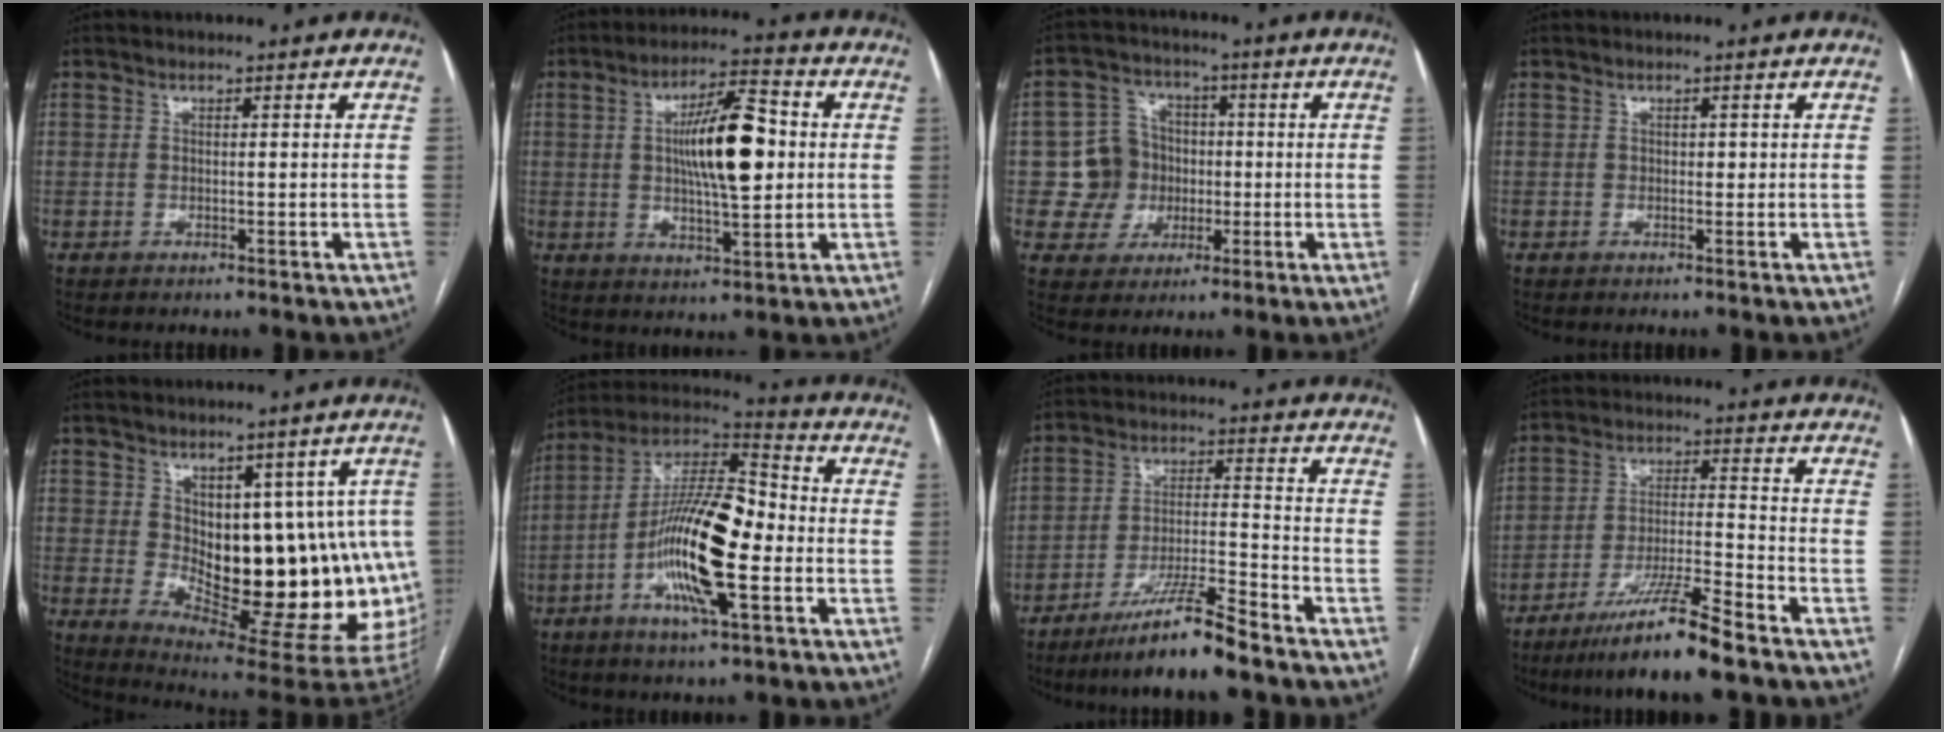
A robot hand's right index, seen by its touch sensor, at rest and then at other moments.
{"total": 12.3, "force": [1.3, 2.9, 11.8], "torque": [-0.203, 0.014, 0.019]}
{"total": 8.1, "force": [-0.7, 8.0, 1.3], "torque": [-0.025, 0.031, -0.005]}
{"total": 0.8, "force": [0.1, 0.6, 0.5], "torque": [-0.005, 0.003, 0.001]}
{"total": 17.3, "force": [0.5, 7.9, 15.4], "torque": [-0.146, -0.002, 0.028]}
{"total": 17.6, "force": [-4.0, 3.9, 16.6], "torque": [-0.314, 0.009, -0.075]}
{"total": 9.1, "force": [-7.7, 0.4, 4.8], "torque": [-0.081, 0.001, -0.138]}
{"total": 10.5, "force": [-7.8, -0.2, 7.0], "torque": [-0.127, -0.025, -0.142]}